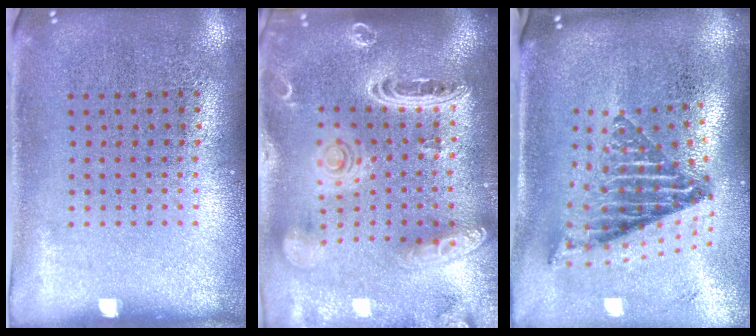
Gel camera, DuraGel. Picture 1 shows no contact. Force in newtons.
{"total": 3.7, "press": 2.9, "slide": 2.3}
{"total": 2.1, "press": 1.5, "slide": 1.6}